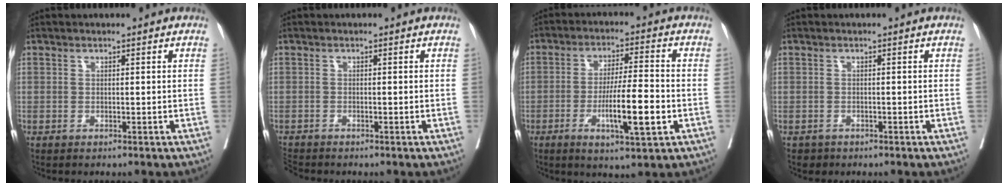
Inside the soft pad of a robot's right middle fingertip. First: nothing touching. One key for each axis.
{"total": 1.8, "fx": -1.8, "fy": 0.4, "fz": 0.0, "tx": 0.000, "ty": -0.009, "tz": -0.033}
{"total": 10.0, "fx": -3.2, "fy": 0.9, "fz": 9.4, "tx": -0.161, "ty": -0.010, "tz": -0.054}
{"total": 1.2, "fx": -0.9, "fy": 0.9, "fz": 0.0, "tx": -0.001, "ty": 0.002, "tz": -0.012}